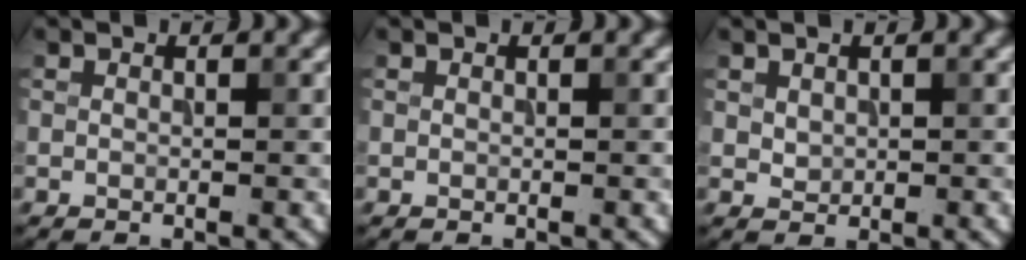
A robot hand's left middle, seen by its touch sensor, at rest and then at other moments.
{"total": 0.0}
{"total": 0.9, "force": [0.4, 0.7, 0.3], "torque": [-0.005, -0.003, 0.013]}